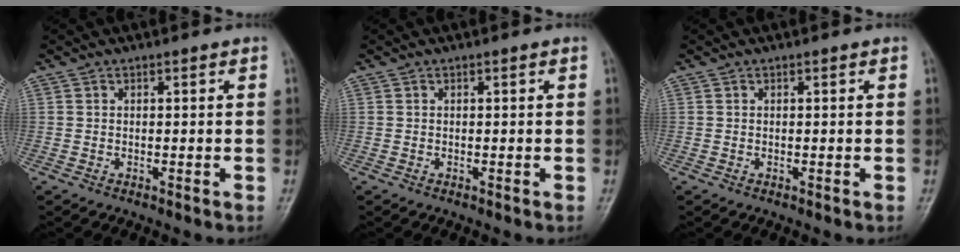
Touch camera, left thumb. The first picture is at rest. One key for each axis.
{"total": 0.0}
{"total": 0.0}